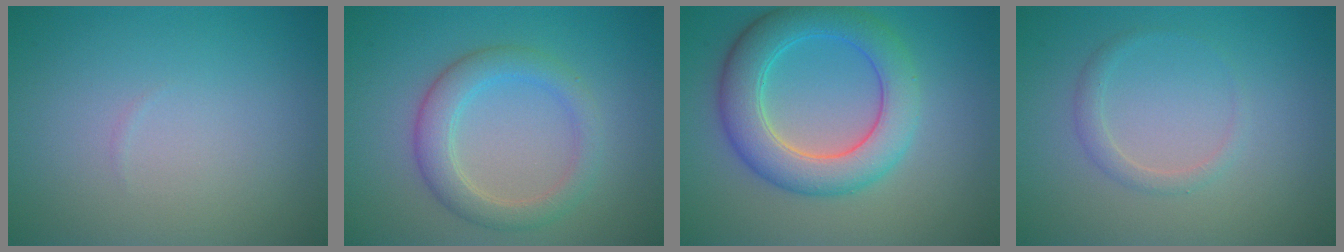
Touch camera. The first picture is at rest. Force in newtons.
{"total": 3.6, "press": 3.6, "slide": 0.1}
{"total": 6.4, "press": 6.4, "slide": 0.2}
{"total": 1.3, "press": 1.3, "slide": 0.1}